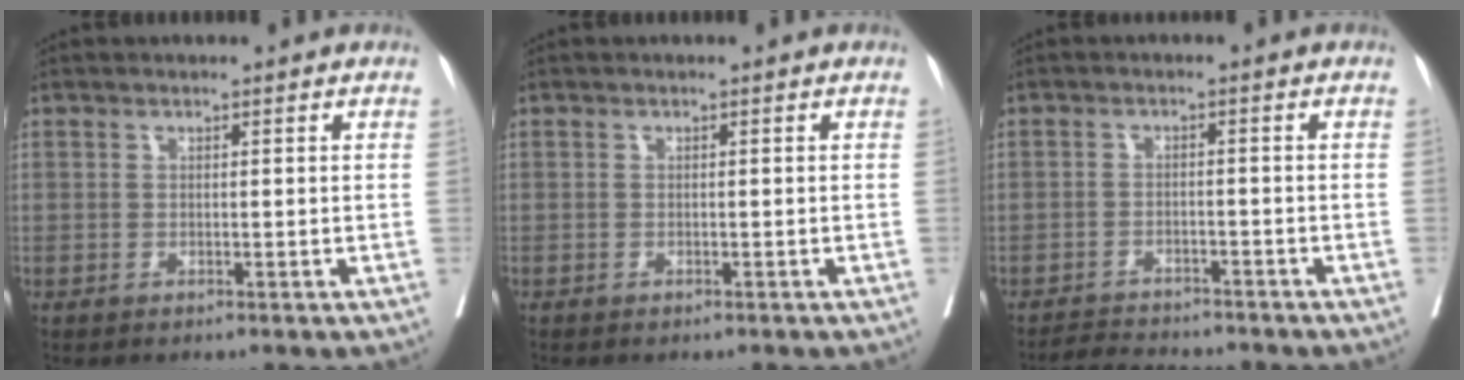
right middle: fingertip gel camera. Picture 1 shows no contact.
{"total": 0.0}
{"total": 5.3, "force": [-5.1, 1.2, 1.0], "torque": [-0.018, -0.011, -0.080]}